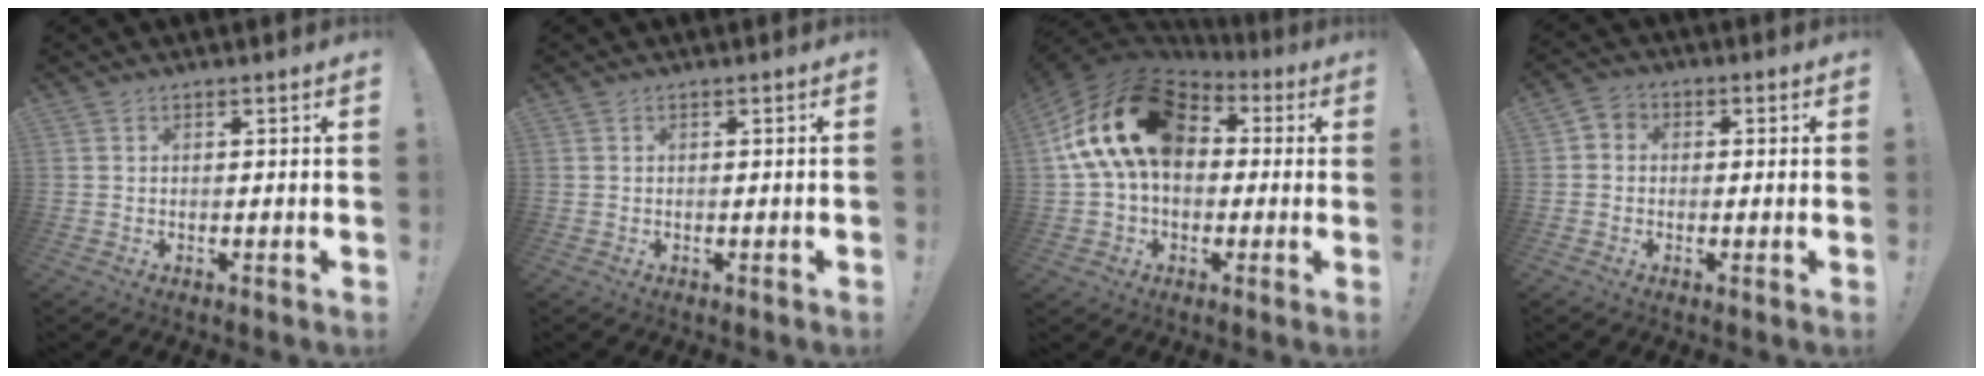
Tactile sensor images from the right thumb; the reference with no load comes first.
{"total": 0.7, "force": [-0.5, -0.2, 0.3], "torque": [-0.007, -0.001, -0.009]}
{"total": 22.7, "force": [4.8, 15.1, 16.2], "torque": [-0.279, 0.004, 0.093]}
{"total": 3.4, "force": [-1.5, 2.6, 1.5], "torque": [-0.024, 0.015, -0.027]}